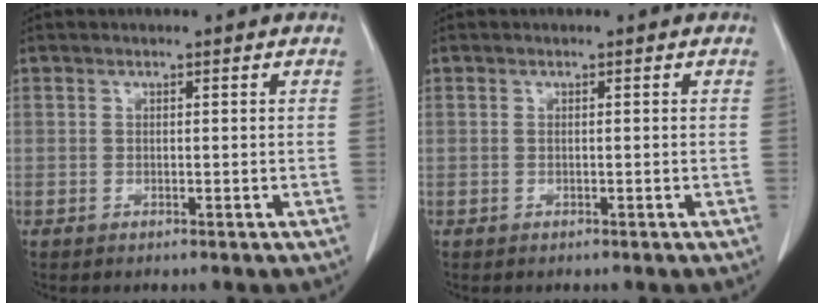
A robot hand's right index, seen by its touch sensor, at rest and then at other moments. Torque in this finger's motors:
{"motor_torque": [0.12, -0.17, -0.02, 0.02]}